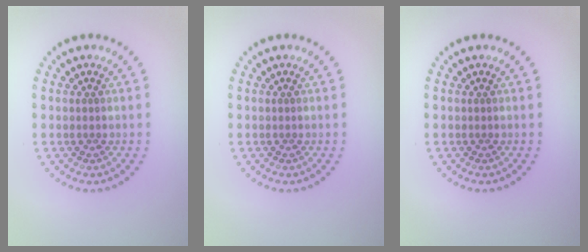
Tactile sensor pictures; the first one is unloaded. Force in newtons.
{"total": 0.0}
{"total": 0.0}